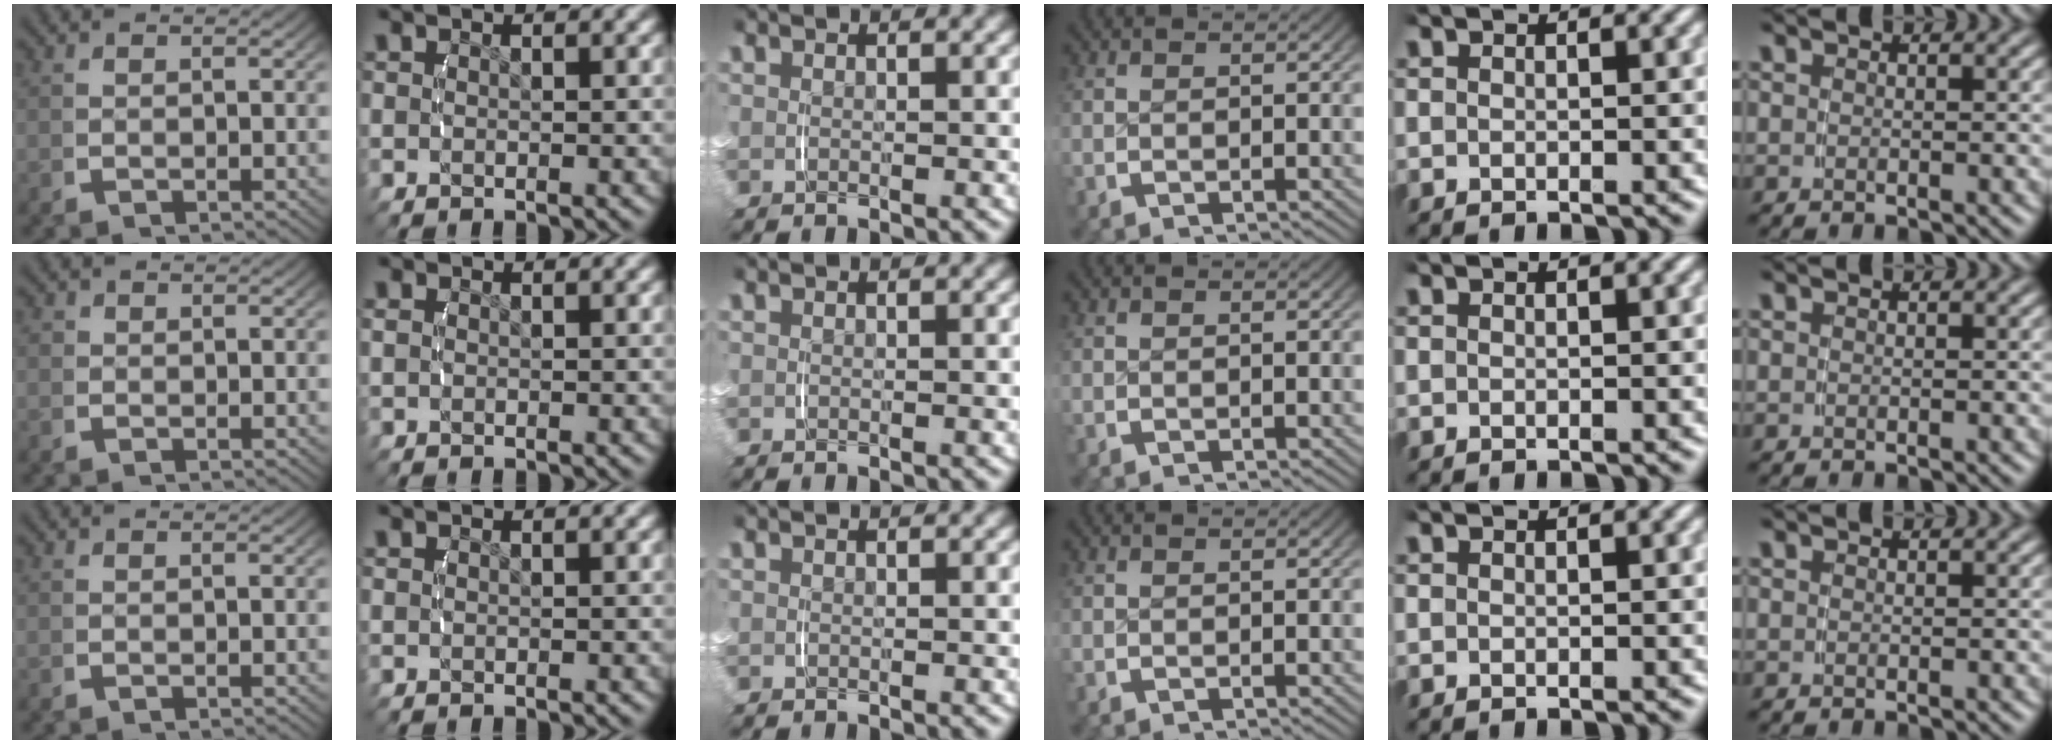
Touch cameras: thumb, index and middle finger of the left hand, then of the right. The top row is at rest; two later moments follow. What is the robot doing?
{"motion": "lift_and_place", "object": "small bumper sticker"}